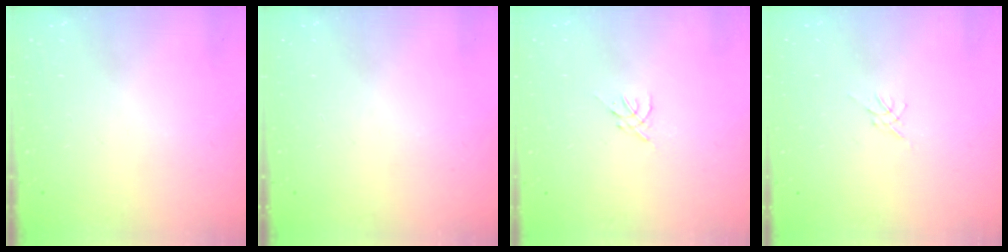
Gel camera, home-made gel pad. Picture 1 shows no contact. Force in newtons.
{"total": 0.0}
{"total": 0.0}
{"total": 0.0}